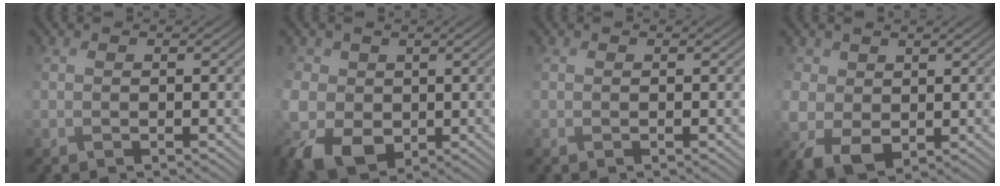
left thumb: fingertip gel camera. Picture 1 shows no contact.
{"total": 8.7, "force": [-0.9, 7.2, 4.9], "torque": [-0.143, -0.021, -0.021]}
{"total": 0.0}
{"total": 6.0, "force": [0.5, 5.0, 3.3], "torque": [-0.106, -0.016, 0.008]}